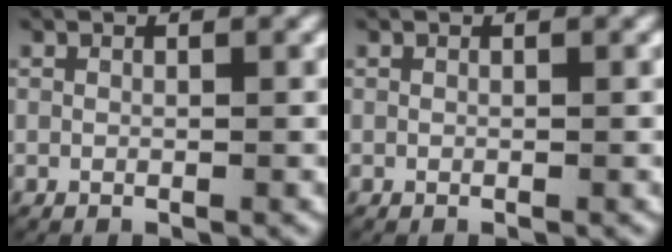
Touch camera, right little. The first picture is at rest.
{"total": 0.0}